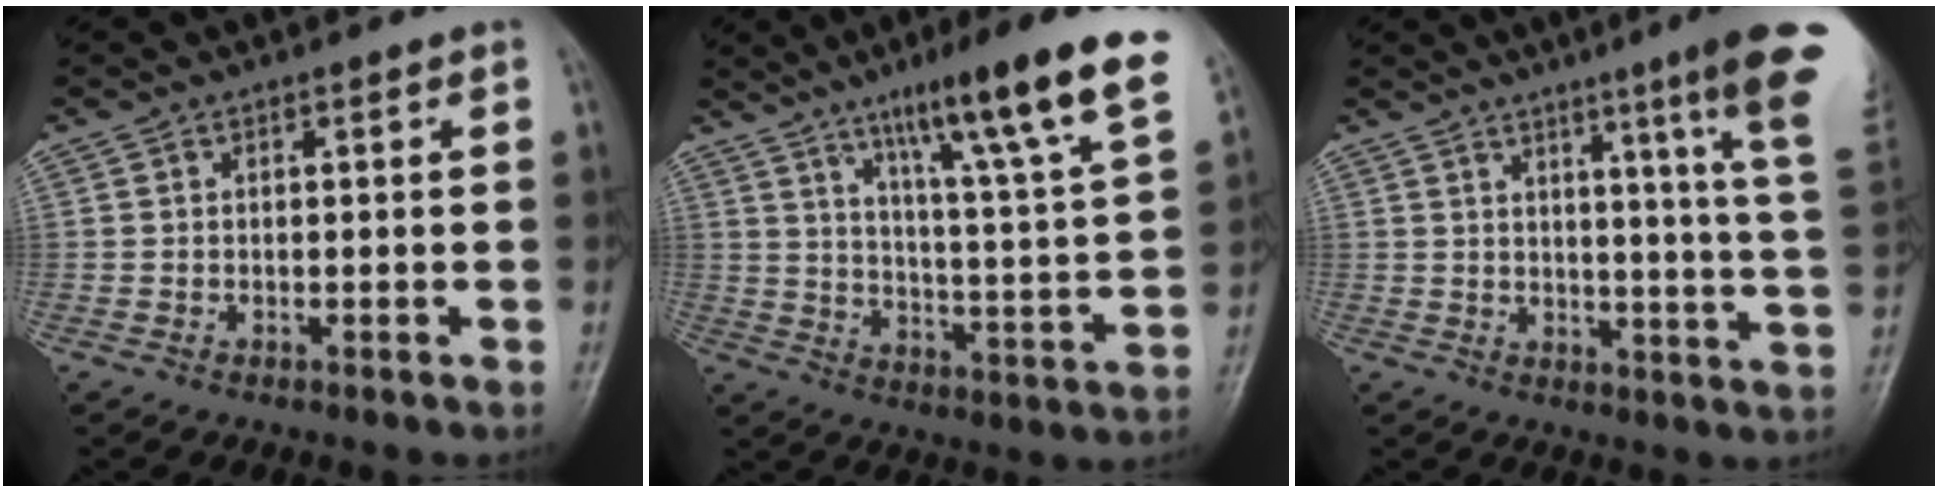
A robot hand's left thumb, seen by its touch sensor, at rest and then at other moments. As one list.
[{"total": 20.4, "force": [12.6, 1.6, 15.9], "torque": [-0.218, -0.051, 0.188]}, {"total": 17.0, "force": [10.2, -0.6, 13.6], "torque": [-0.166, -0.067, 0.112]}]